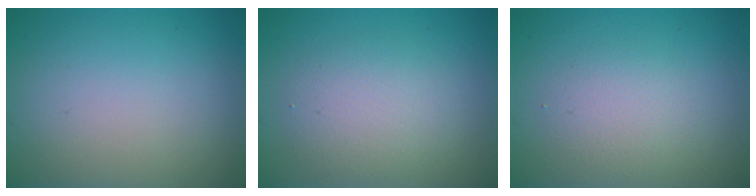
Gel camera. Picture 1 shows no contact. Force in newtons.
{"total": 3.5, "press": 3.5, "slide": 0.2}
{"total": 2.4, "press": 2.4, "slide": 0.1}